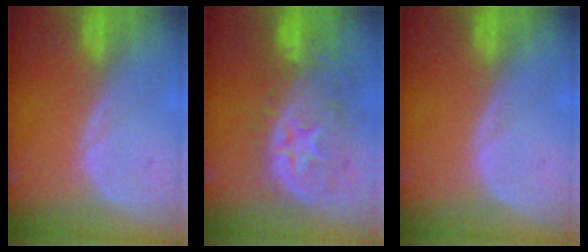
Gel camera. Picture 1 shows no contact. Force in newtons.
{"total": 11.1, "press": 9.8, "slide": 5.1}
{"total": 0.0}